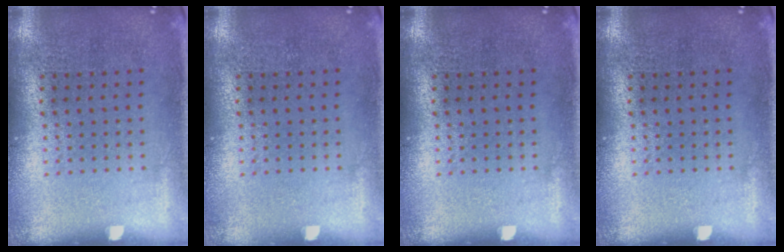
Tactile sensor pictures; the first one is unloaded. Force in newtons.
{"total": 0.0}
{"total": 0.0}
{"total": 0.0}